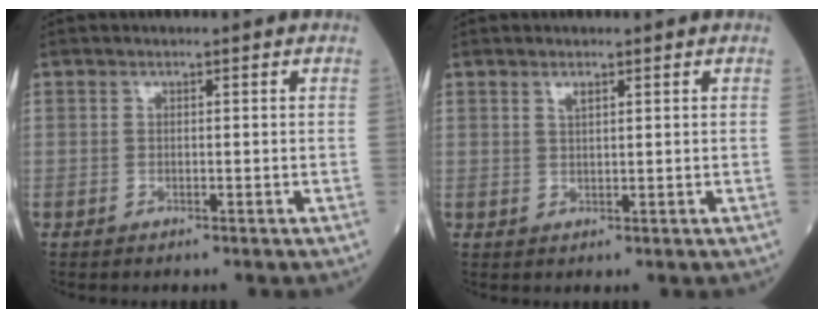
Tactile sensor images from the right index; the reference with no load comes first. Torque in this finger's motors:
{"motor_torque": [-0.02, 0.00, 0.00, 0.00]}